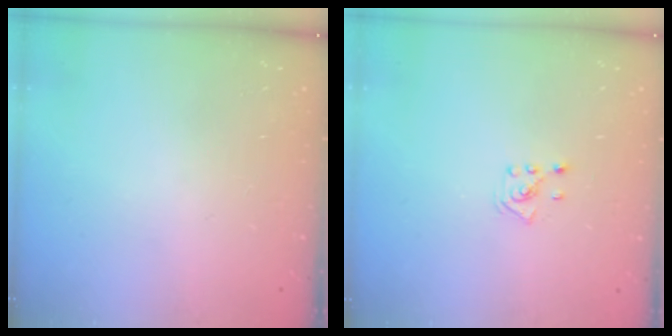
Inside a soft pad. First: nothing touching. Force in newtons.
{"total": 2.6, "press": 2.6, "slide": 0.5}